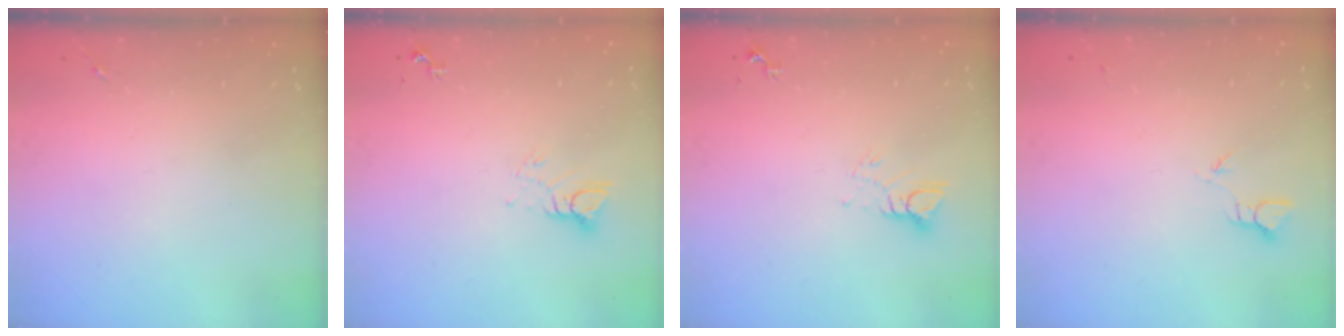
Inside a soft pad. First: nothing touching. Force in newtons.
{"total": 4.4, "press": 4.4, "slide": 0.4}
{"total": 4.4, "press": 4.4, "slide": 0.4}
{"total": 2.4, "press": 2.4, "slide": 0.2}